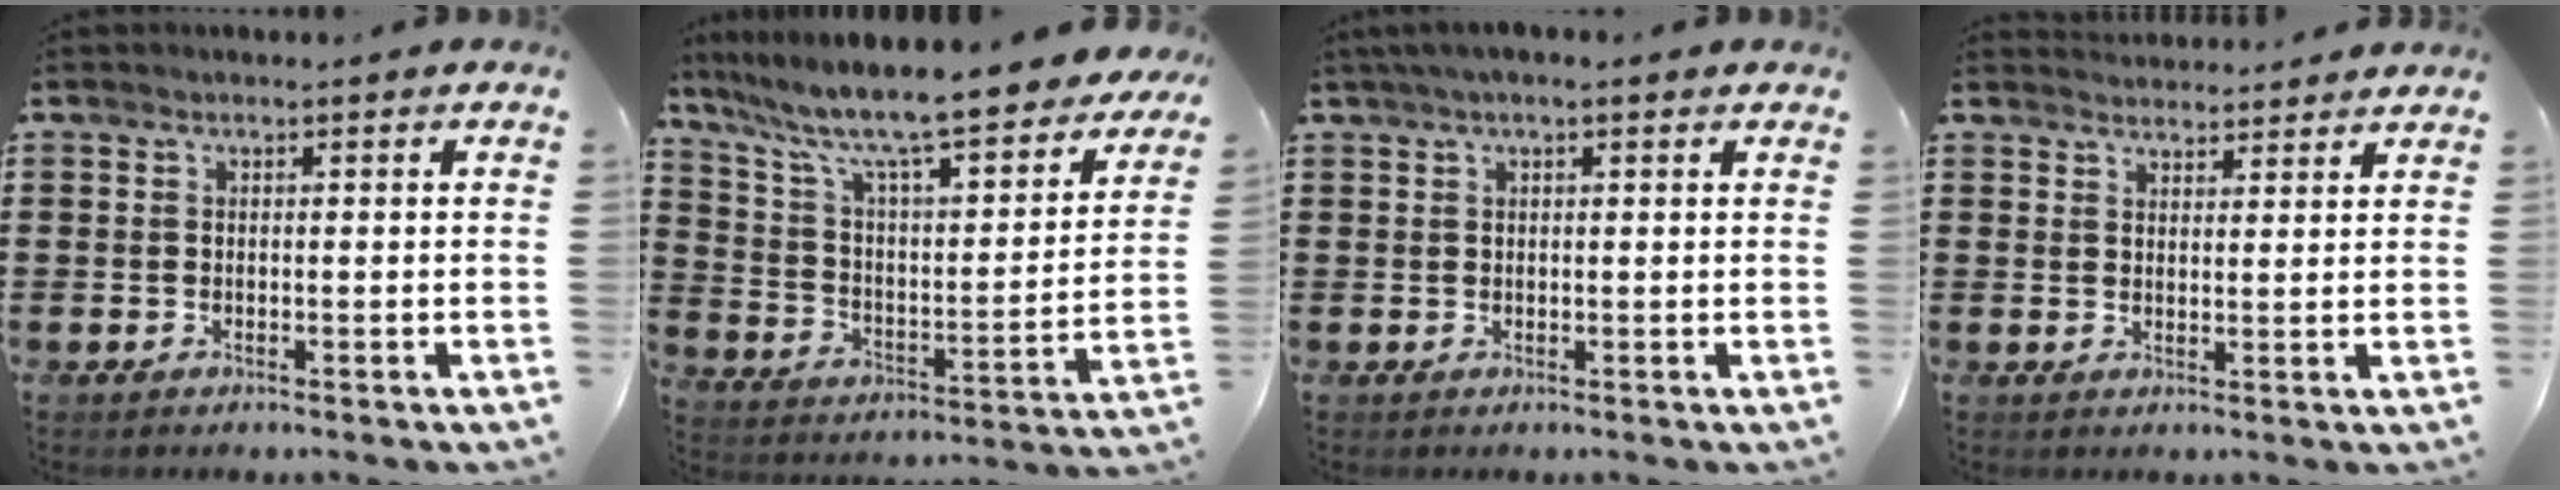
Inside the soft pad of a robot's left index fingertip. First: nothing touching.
{"total": 9.6, "force": [8.2, 0.3, 4.8], "torque": [-0.131, -0.068, 0.134]}
{"total": 1.8, "force": [1.1, 0.3, 1.4], "torque": [-0.028, 0.005, 0.019]}
{"total": 2.7, "force": [2.7, 0.2, -0.3], "torque": [-0.002, -0.007, 0.052]}